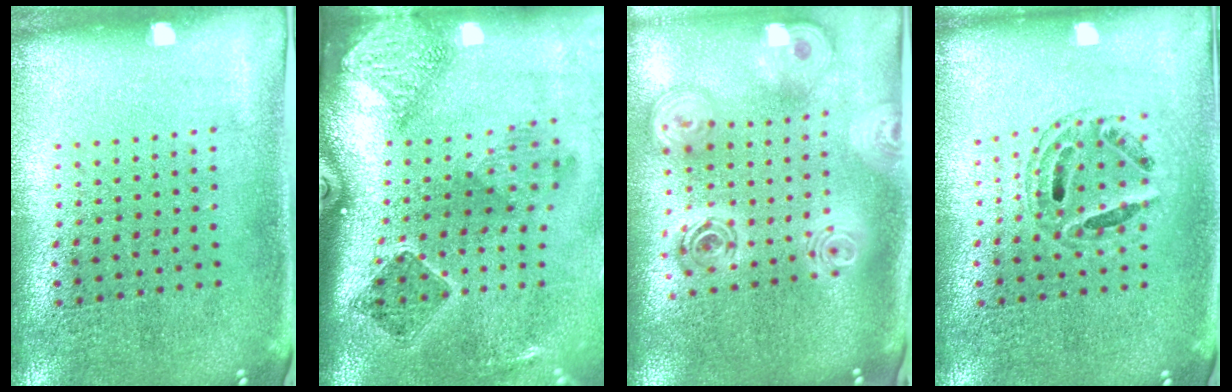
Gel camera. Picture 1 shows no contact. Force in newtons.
{"total": 2.5, "press": 1.7, "slide": 1.8}
{"total": 2.6, "press": 1.9, "slide": 1.7}
{"total": 0.7, "press": 0.7, "slide": 0.2}